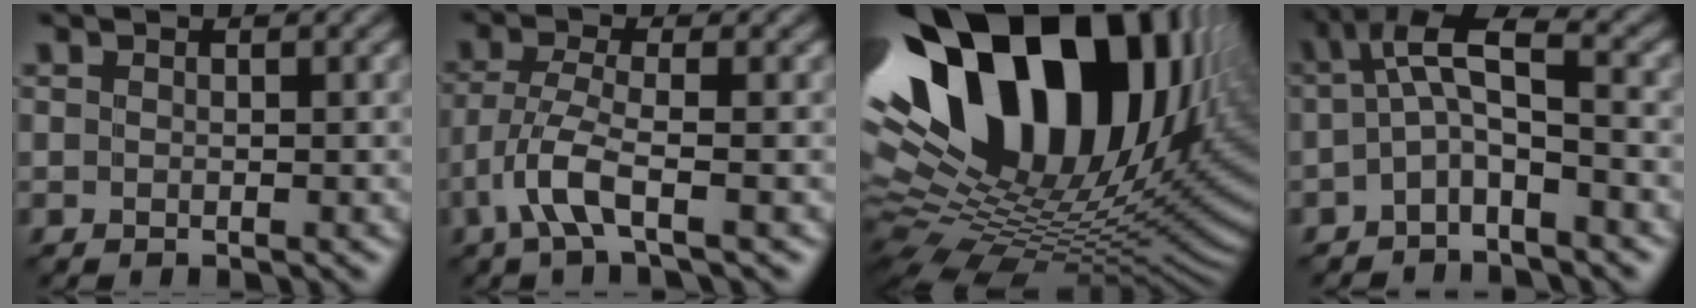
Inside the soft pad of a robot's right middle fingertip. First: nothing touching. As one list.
[{"total": 4.0, "force": [-1.9, 0.8, 3.4], "torque": [-0.076, 0.001, -0.046]}, {"total": 21.8, "force": [7.2, 12.2, 16.6], "torque": [-0.300, 0.023, 0.144]}, {"total": 4.4, "force": [-0.3, 1.5, 4.2], "torque": [-0.080, 0.013, -0.015]}]